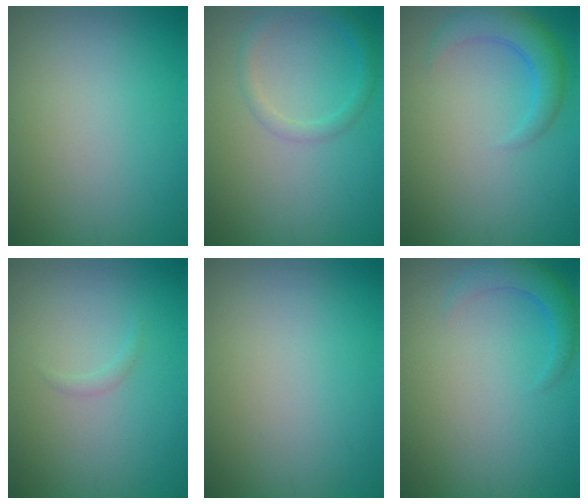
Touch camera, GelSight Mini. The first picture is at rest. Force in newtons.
{"total": 1.9, "press": 1.9, "slide": 0.2}
{"total": 3.4, "press": 3.3, "slide": 0.3}
{"total": 0.6, "press": 0.6, "slide": 0.0}
{"total": 0.0}
{"total": 2.4, "press": 2.4, "slide": 0.2}